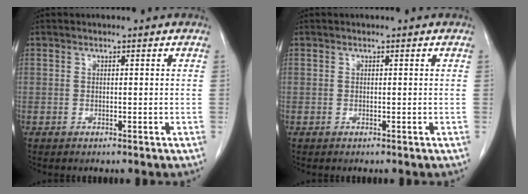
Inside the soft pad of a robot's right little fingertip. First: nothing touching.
{"total": 0.0}